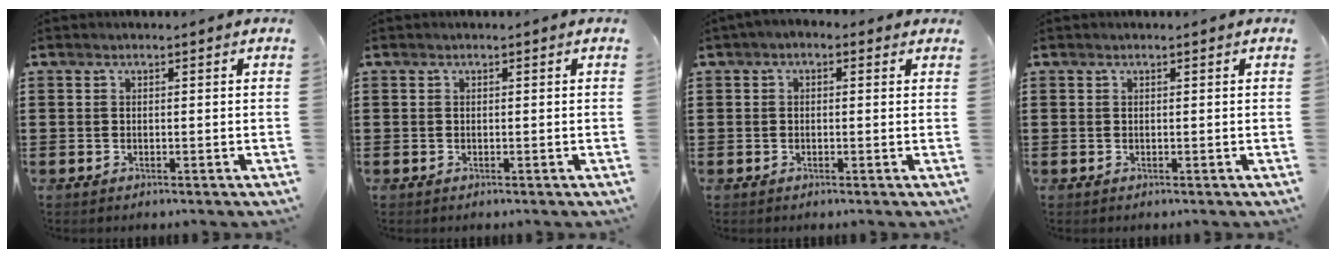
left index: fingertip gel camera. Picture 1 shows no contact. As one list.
[{"total": 0.0}, {"total": 1.3, "force": [-0.5, 0.8, 0.8], "torque": [-0.017, 0.004, -0.011]}, {"total": 0.0}]